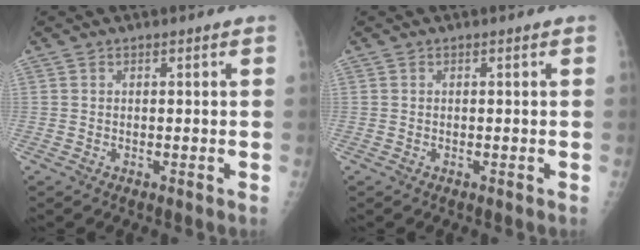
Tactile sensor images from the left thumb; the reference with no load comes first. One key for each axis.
{"total": 0.0}